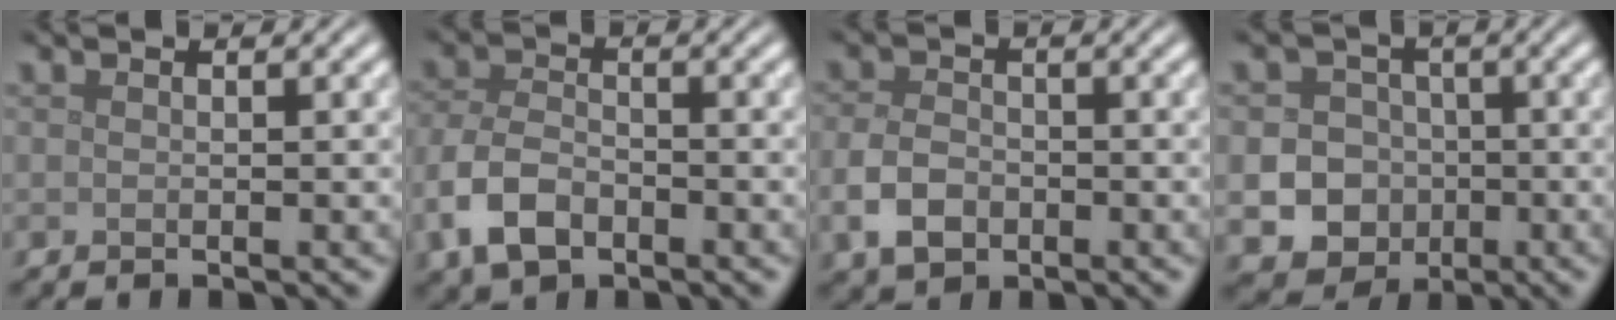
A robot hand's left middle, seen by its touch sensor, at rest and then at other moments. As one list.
[{"total": 4.8, "force": [-2.4, 2.9, 2.9], "torque": [-0.064, -0.002, -0.056]}, {"total": 3.5, "force": [-1.4, 2.4, 2.1], "torque": [-0.046, -0.002, -0.032]}, {"total": 8.1, "force": [-2.5, 7.3, 2.4], "torque": [-0.018, -0.014, -0.065]}]